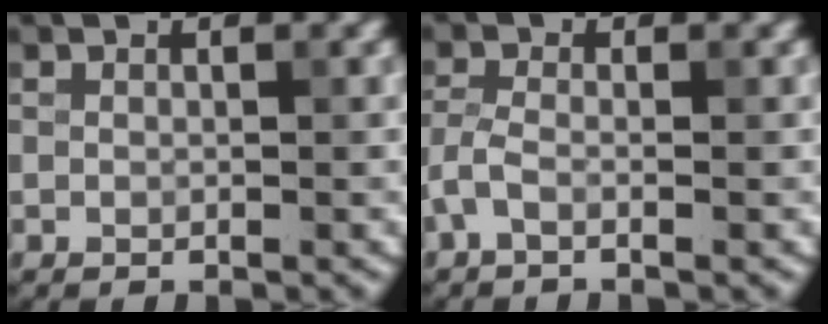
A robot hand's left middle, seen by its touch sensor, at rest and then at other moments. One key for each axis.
{"total": 1.8, "fx": -0.9, "fy": 0.7, "fz": 1.4, "tx": -0.036, "ty": 0.001, "tz": -0.026}